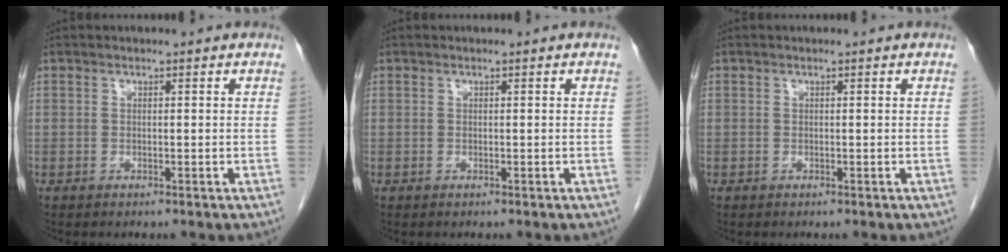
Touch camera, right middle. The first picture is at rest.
{"total": 0.0}
{"total": 0.0}